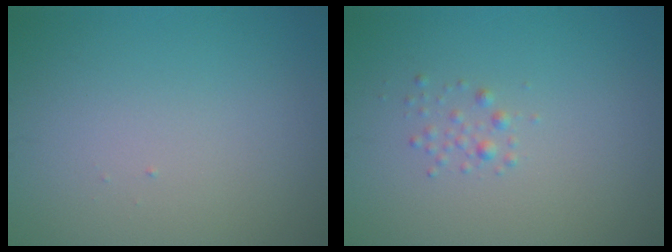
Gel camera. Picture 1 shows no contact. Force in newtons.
{"total": 0.9, "press": 0.9, "slide": 0.0}